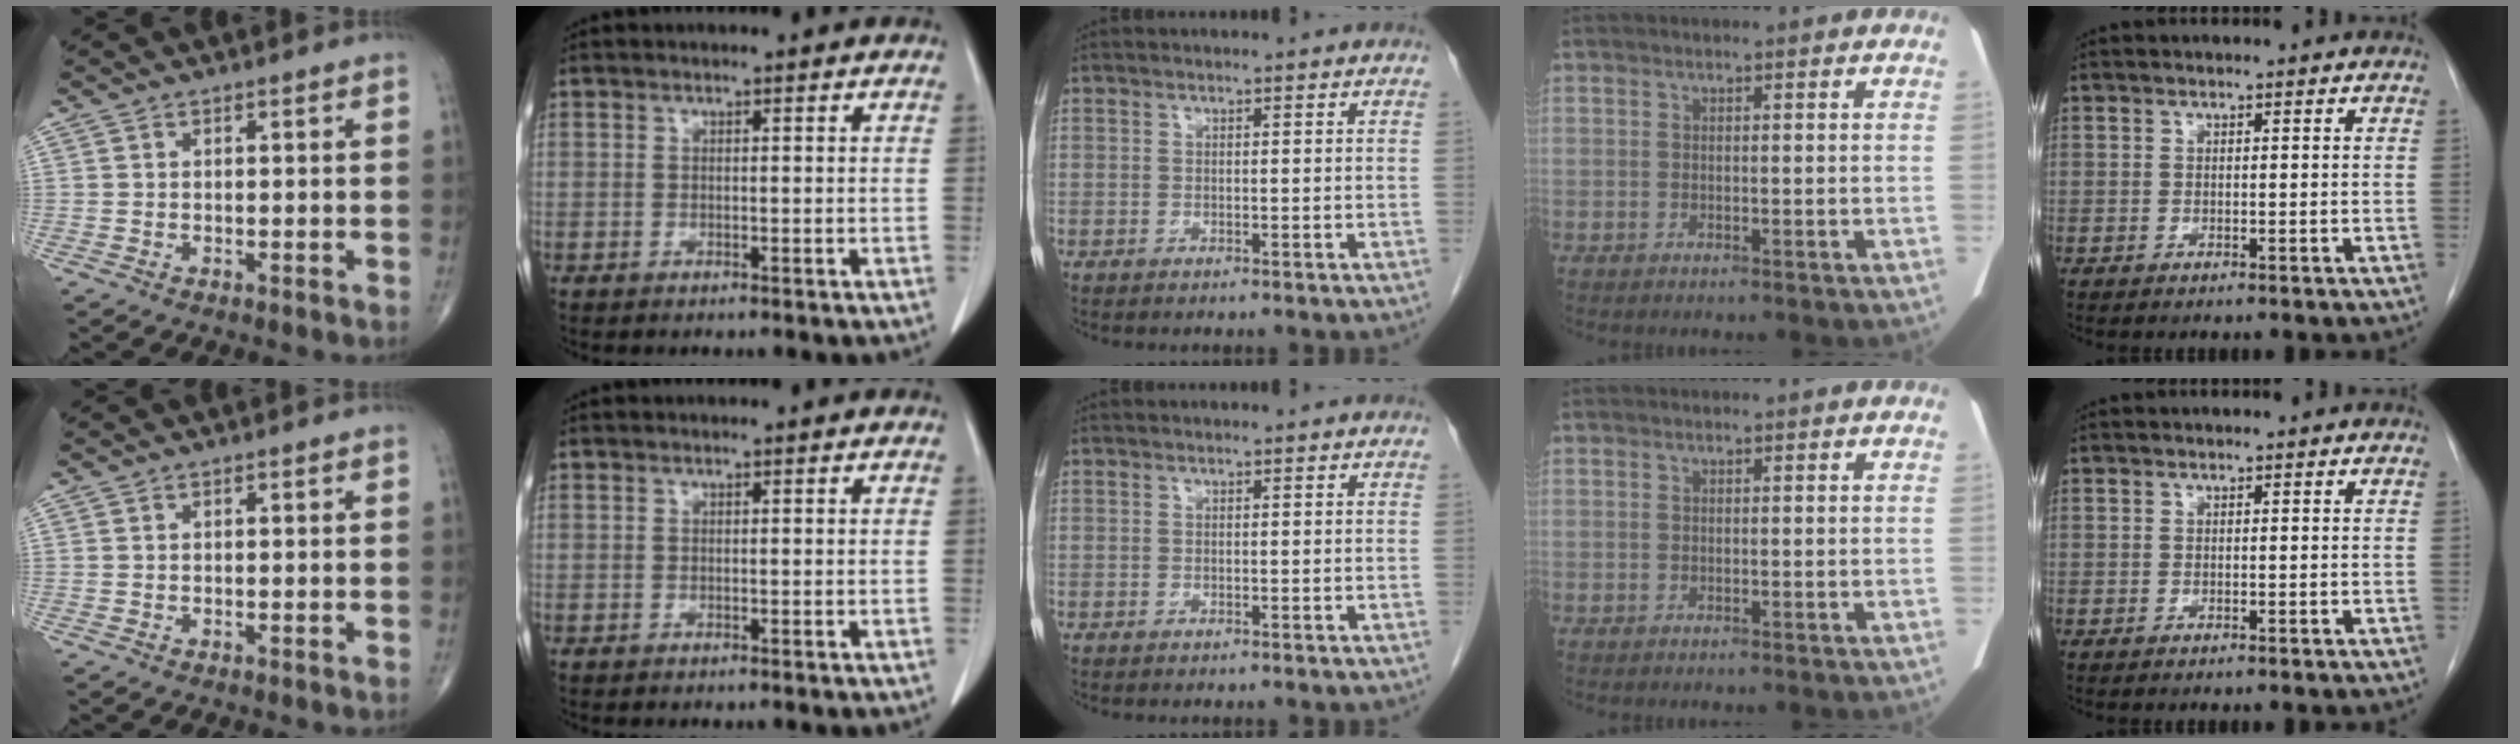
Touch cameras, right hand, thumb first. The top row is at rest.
{}